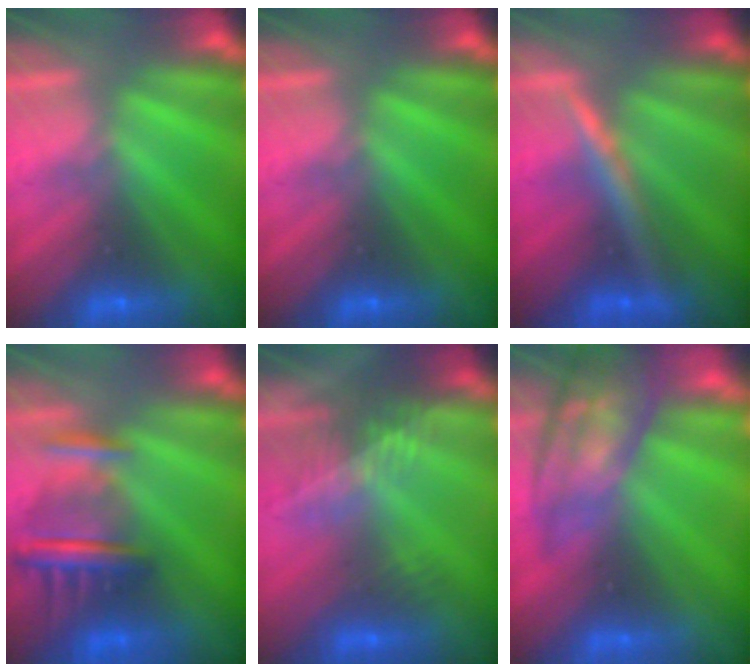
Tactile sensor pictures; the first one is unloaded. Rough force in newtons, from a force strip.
{"total": 0.0}
{"total": 2.5}
{"total": 8.6}
{"total": 2.7}
{"total": 7.8}